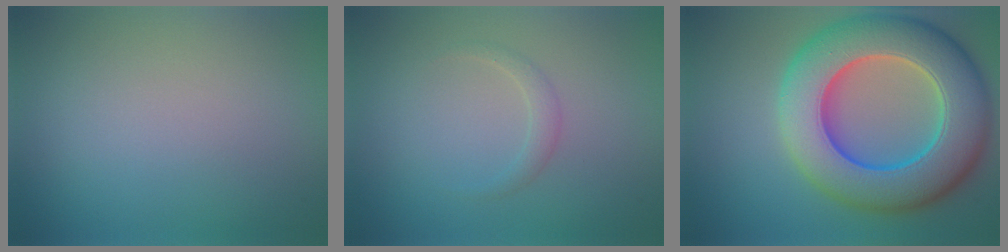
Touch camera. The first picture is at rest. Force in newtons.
{"total": 1.1, "press": 1.1, "slide": 0.1}
{"total": 13.2, "press": 13.1, "slide": 2.1}